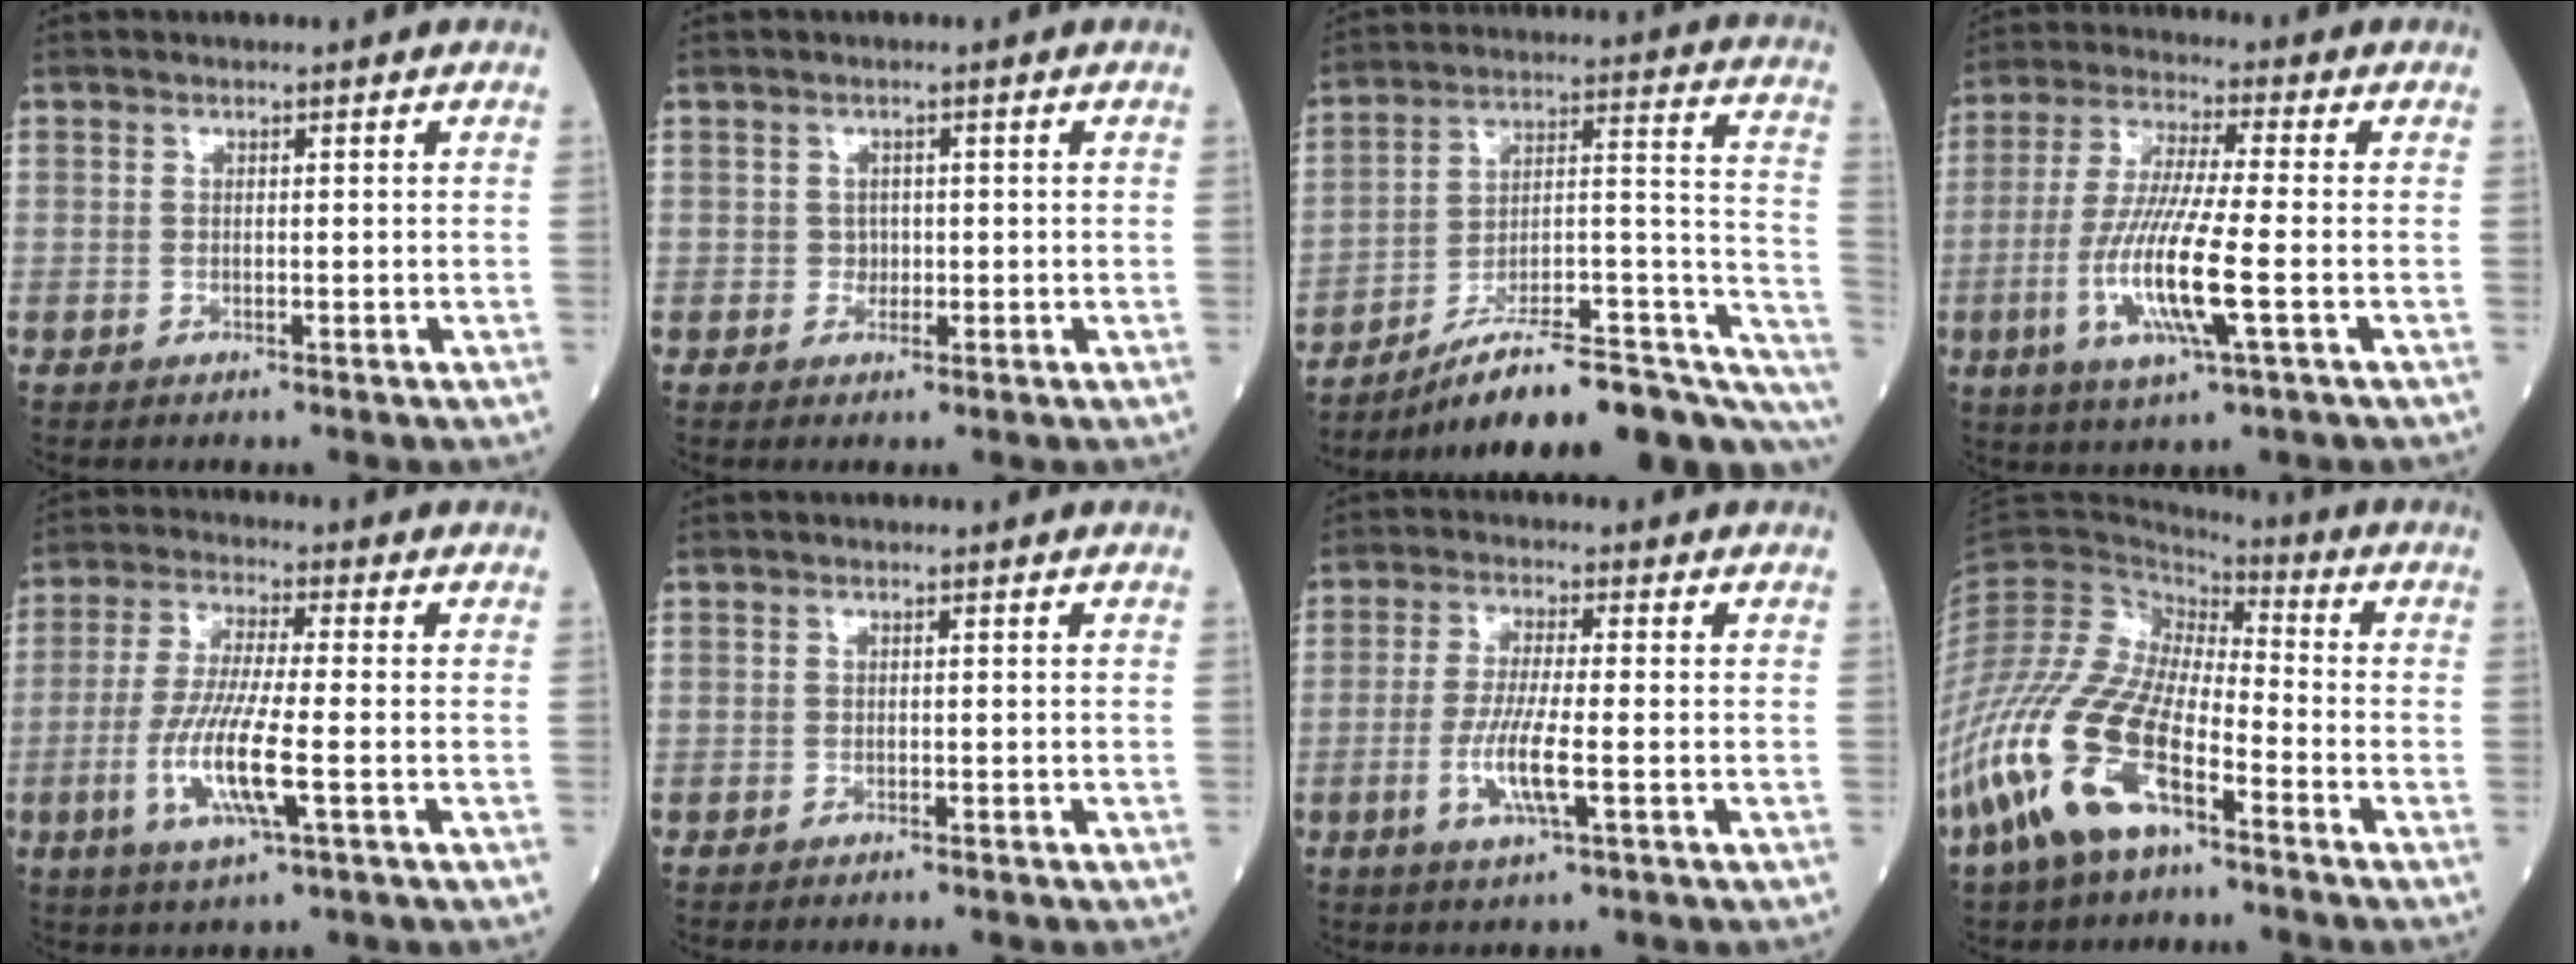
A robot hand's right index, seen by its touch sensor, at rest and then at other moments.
{"total": 1.0, "force": [-0.1, 1.0, 0.4], "torque": [-0.003, 0.003, 0.000]}
{"total": 23.6, "force": [-17.1, 4.3, 15.8], "torque": [-0.155, 0.041, -0.251]}
{"total": 12.3, "force": [-3.2, 0.5, 11.9], "torque": [-0.246, -0.016, -0.065]}
{"total": 10.2, "force": [-2.9, 0.6, 9.8], "torque": [-0.202, -0.014, -0.058]}
{"total": 1.1, "force": [-0.9, 0.2, 0.5], "torque": [-0.009, -0.002, -0.012]}
{"total": 6.7, "force": [-1.9, 0.3, 6.4], "torque": [-0.130, -0.010, -0.036]}
{"total": 15.6, "force": [-8.2, 5.8, 12.0], "torque": [-0.275, -0.014, -0.163]}